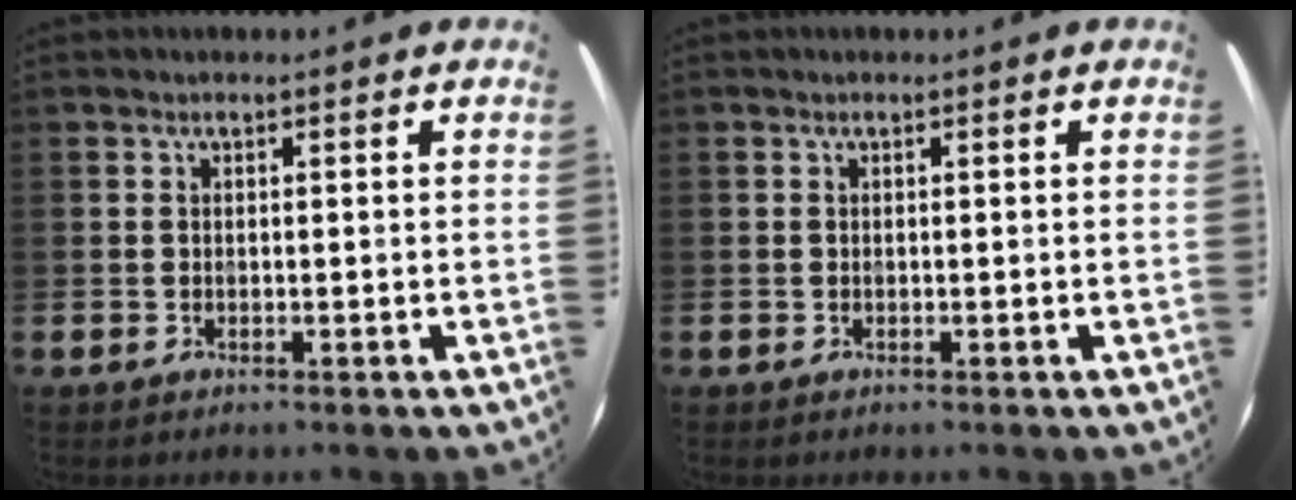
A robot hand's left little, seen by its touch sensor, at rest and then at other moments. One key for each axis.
{"total": 0.0}